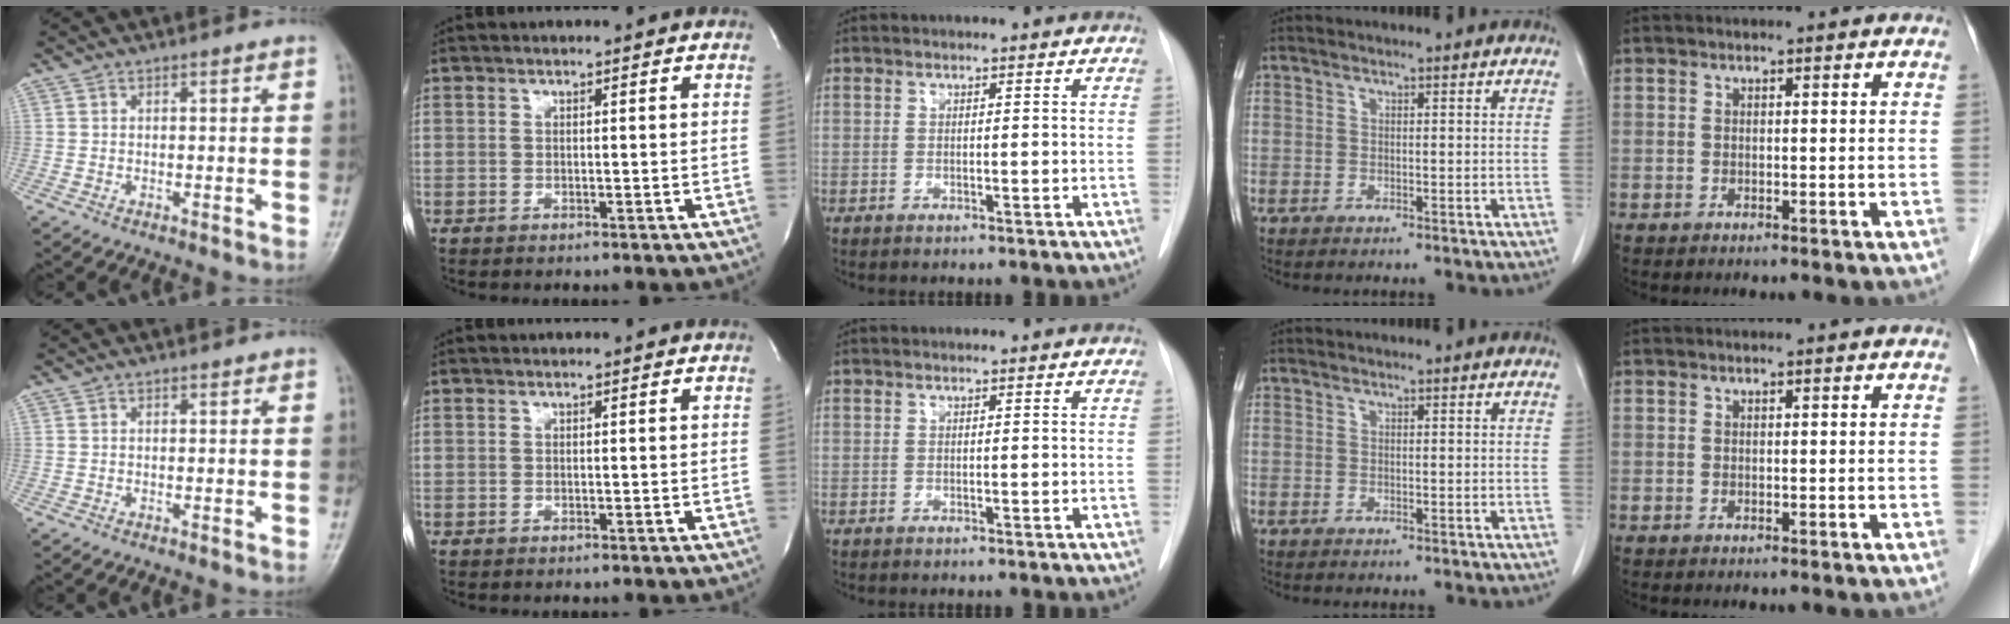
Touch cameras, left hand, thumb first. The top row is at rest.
{}